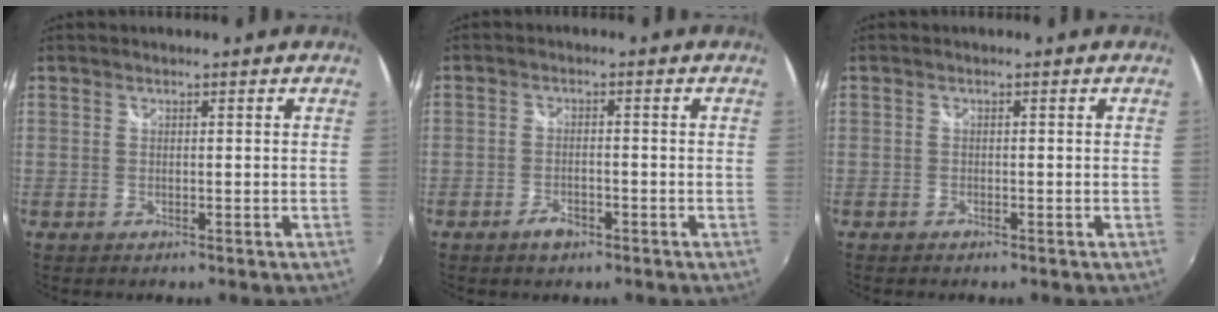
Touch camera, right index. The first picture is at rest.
{"total": 3.1, "force": [-2.1, 1.5, 1.7], "torque": [-0.040, -0.003, -0.039]}
{"total": 0.8, "force": [-0.7, 0.3, 0.1], "torque": [-0.004, -0.004, -0.015]}